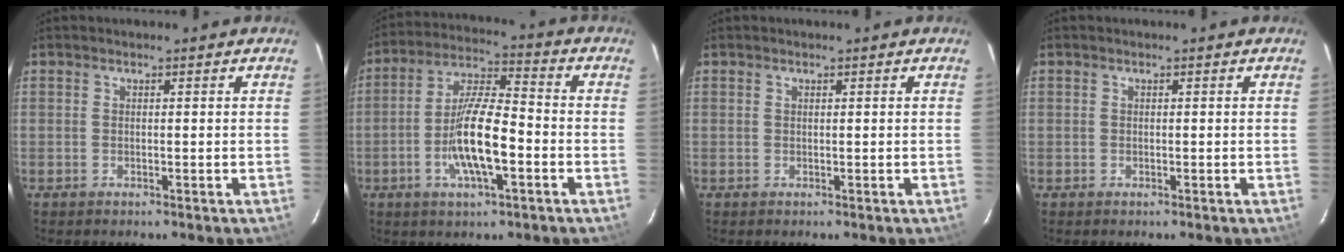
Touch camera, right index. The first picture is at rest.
{"total": 12.2, "force": [-3.8, 3.1, 11.1], "torque": [-0.218, 0.003, -0.071]}
{"total": 0.0}
{"total": 0.7, "force": [-0.3, 0.6, -0.1], "torque": [0.002, 0.002, -0.004]}